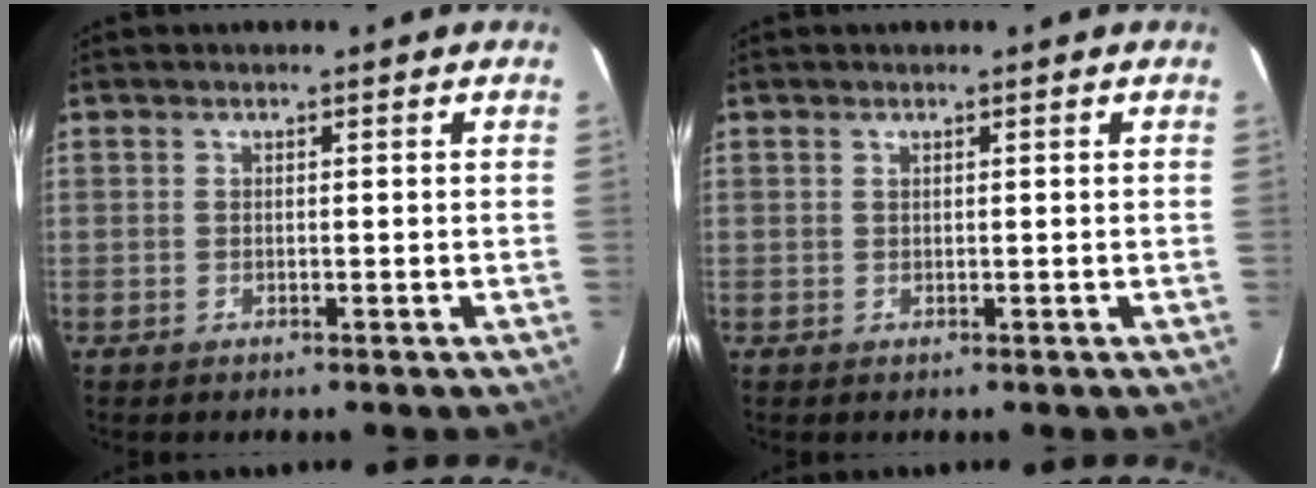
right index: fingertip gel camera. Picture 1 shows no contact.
{"total": 0.0}